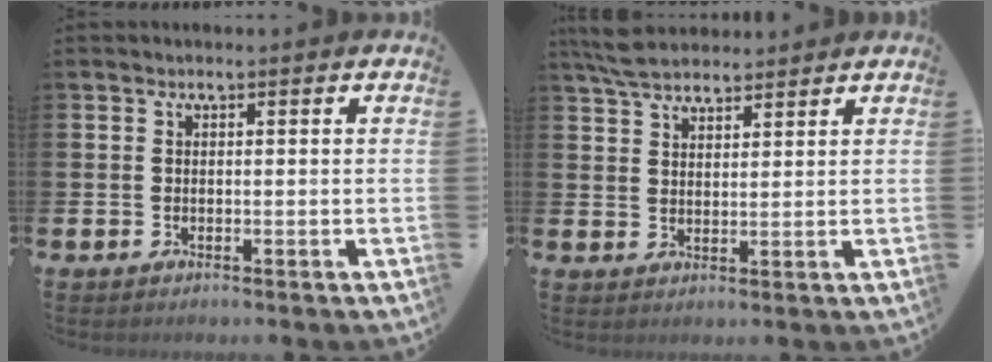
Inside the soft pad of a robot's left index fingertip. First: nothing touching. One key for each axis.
{"total": 4.9, "fx": 4.7, "fy": 1.2, "fz": 1.1, "tx": -0.033, "ty": -0.013, "tz": 0.087}